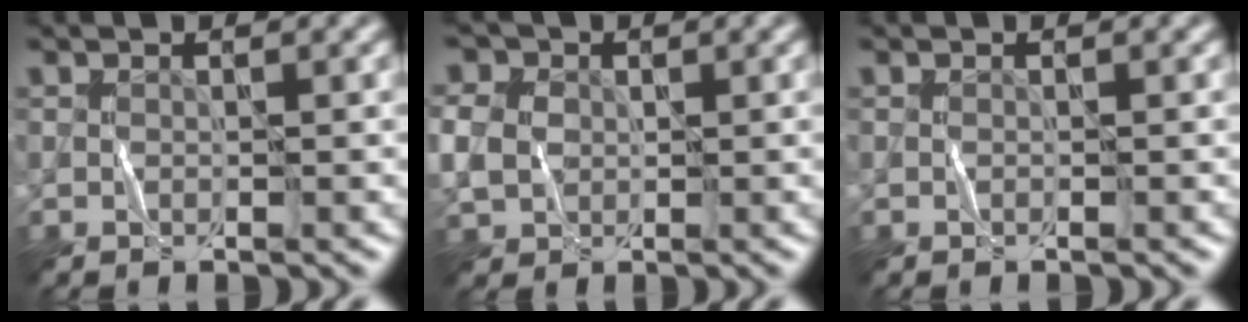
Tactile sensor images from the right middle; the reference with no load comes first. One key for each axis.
{"total": 5.9, "fx": 0.7, "fy": 5.0, "fz": 3.0, "tx": -0.073, "ty": 0.026, "tz": -0.003}
{"total": 0.0}